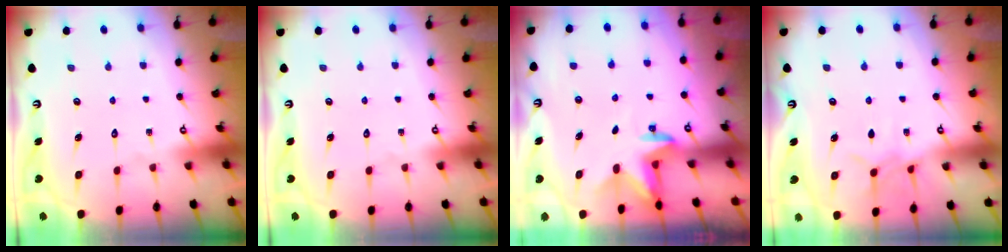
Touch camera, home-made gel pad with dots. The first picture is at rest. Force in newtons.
{"total": 0.0}
{"total": 3.1, "press": 3.0, "slide": 0.7}
{"total": 6.7, "press": 6.7, "slide": 0.8}